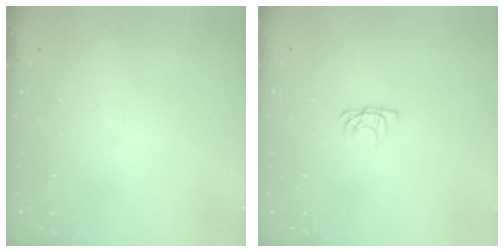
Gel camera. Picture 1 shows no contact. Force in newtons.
{"total": 4.1, "press": 4.1, "slide": 0.6}